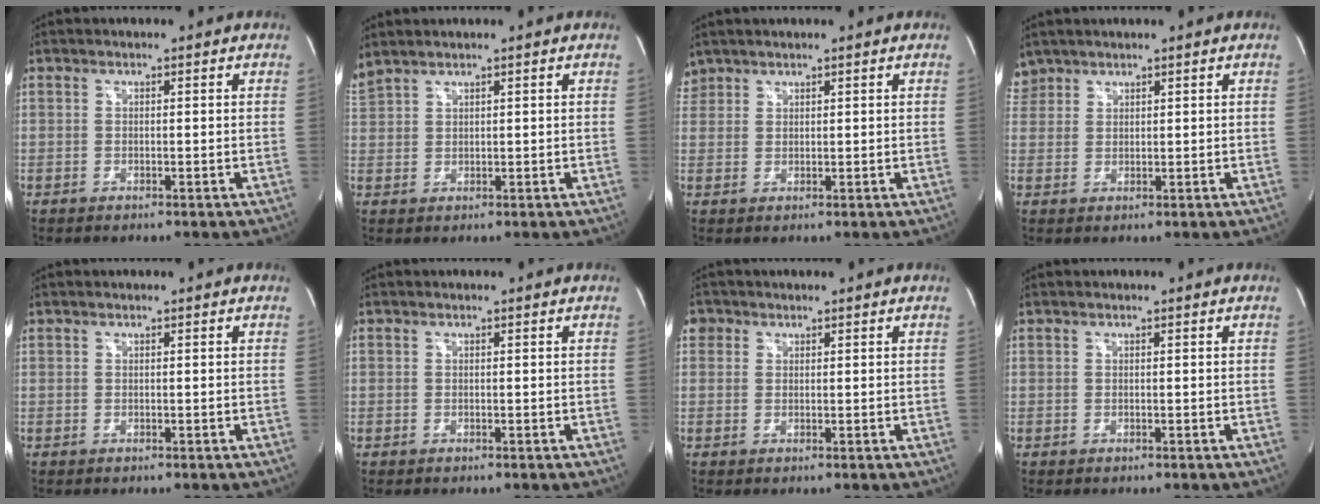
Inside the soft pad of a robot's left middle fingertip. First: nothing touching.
{"total": 3.0, "force": [2.7, 0.0, 1.1], "torque": [-0.043, 0.023, 0.068]}
{"total": 2.2, "force": [1.9, 1.1, -0.2], "torque": [0.003, 0.013, 0.039]}
{"total": 2.9, "force": [2.5, 1.4, -0.3], "torque": [0.006, 0.013, 0.053]}
{"total": 0.0}
{"total": 0.0}
{"total": 2.0, "force": [0.9, 1.7, 0.2], "torque": [0.007, 0.009, 0.012]}
{"total": 0.0}